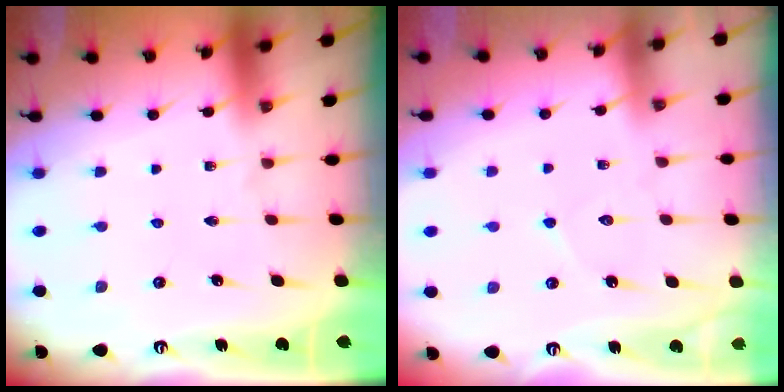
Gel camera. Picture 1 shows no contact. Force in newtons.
{"total": 4.1, "press": 4.1, "slide": 0.2}